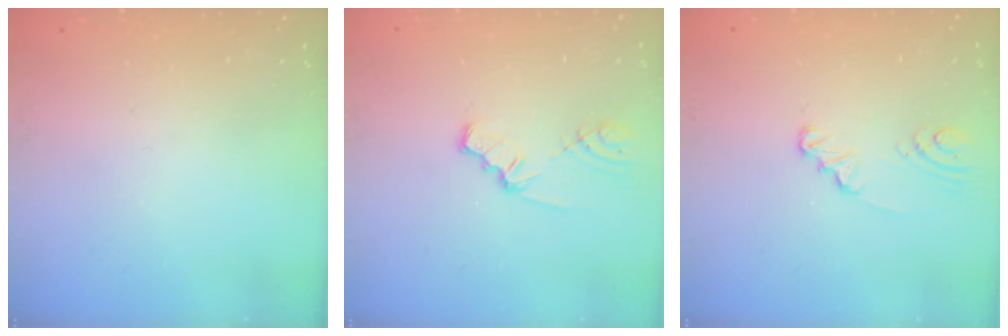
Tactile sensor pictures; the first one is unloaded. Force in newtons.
{"total": 1.6, "press": 1.6, "slide": 0.3}
{"total": 2.5, "press": 2.5, "slide": 0.3}